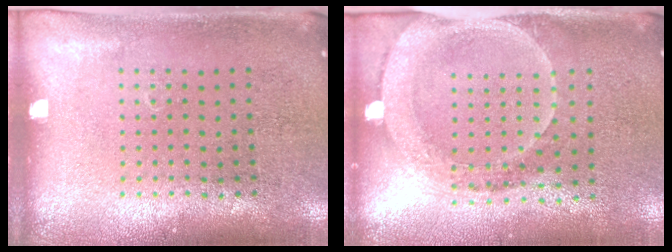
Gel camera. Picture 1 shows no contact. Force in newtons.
{"total": 1.8, "press": 1.6, "slide": 0.7}